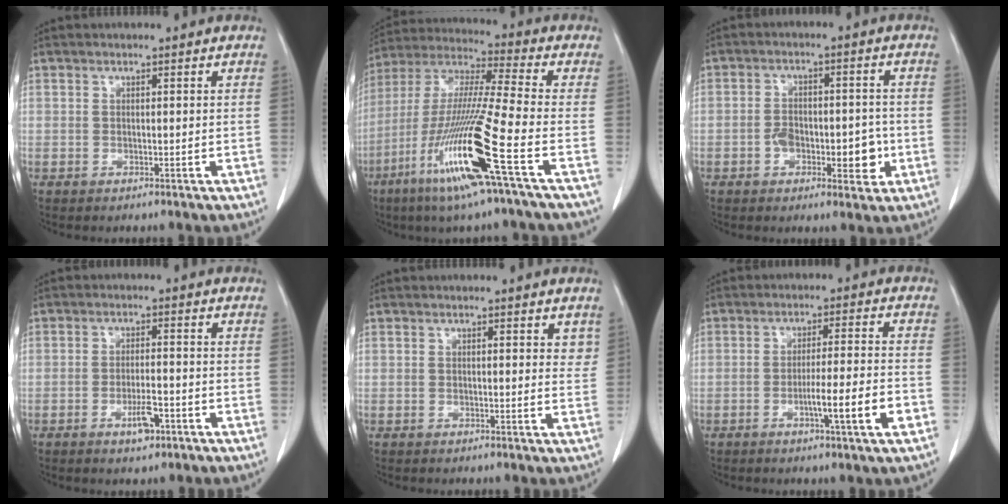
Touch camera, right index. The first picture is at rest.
{"total": 18.3, "force": [-7.7, -1.2, 16.5], "torque": [-0.352, -0.037, -0.155]}
{"total": 7.5, "force": [-2.2, 3.9, 6.0], "torque": [-0.081, 0.014, -0.029]}
{"total": 4.0, "force": [-2.1, 1.2, 3.2], "torque": [-0.055, 0.001, -0.032]}
{"total": 1.7, "force": [1.1, 0.8, 1.1], "torque": [-0.003, -0.005, 0.010]}
{"total": 8.0, "force": [-3.0, -0.5, 7.4], "torque": [-0.111, -0.007, -0.049]}